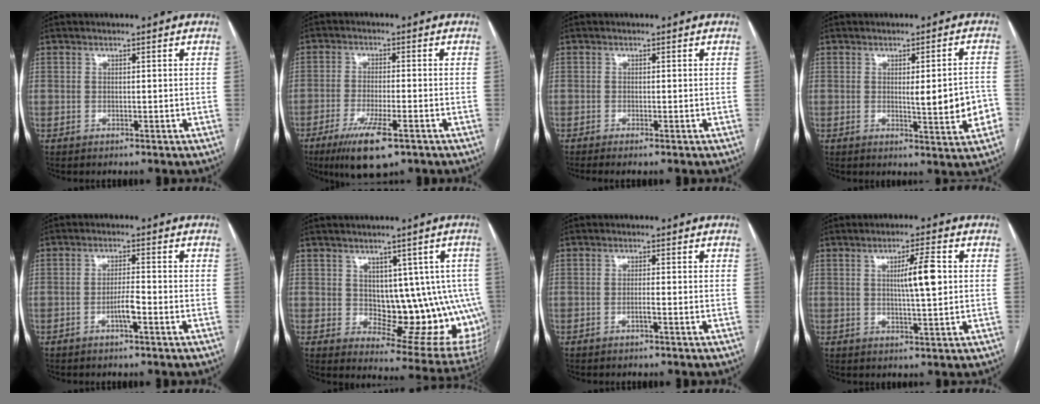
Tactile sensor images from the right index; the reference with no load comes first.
{"total": 9.2, "force": [-5.5, 1.6, 7.2], "torque": [-0.129, -0.021, -0.089]}
{"total": 1.3, "force": [-1.0, -0.1, 0.8], "torque": [-0.015, -0.002, -0.017]}
{"total": 7.7, "force": [-1.3, 1.2, 7.5], "torque": [-0.089, 0.001, -0.015]}
{"total": 3.2, "force": [-1.4, 0.2, 2.9], "torque": [-0.053, 0.000, -0.026]}
{"total": 13.7, "force": [0.8, 7.1, 11.6], "torque": [-0.120, 0.006, 0.029]}
{"total": 1.2, "force": [-0.6, -0.1, 1.1], "torque": [-0.021, 0.001, -0.011]}
{"total": 6.0, "force": [1.0, 0.4, 6.0], "torque": [-0.098, 0.004, 0.015]}